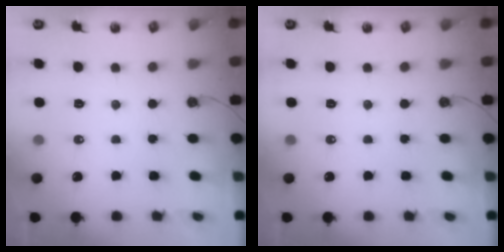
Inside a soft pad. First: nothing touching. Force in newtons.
{"total": 0.0}